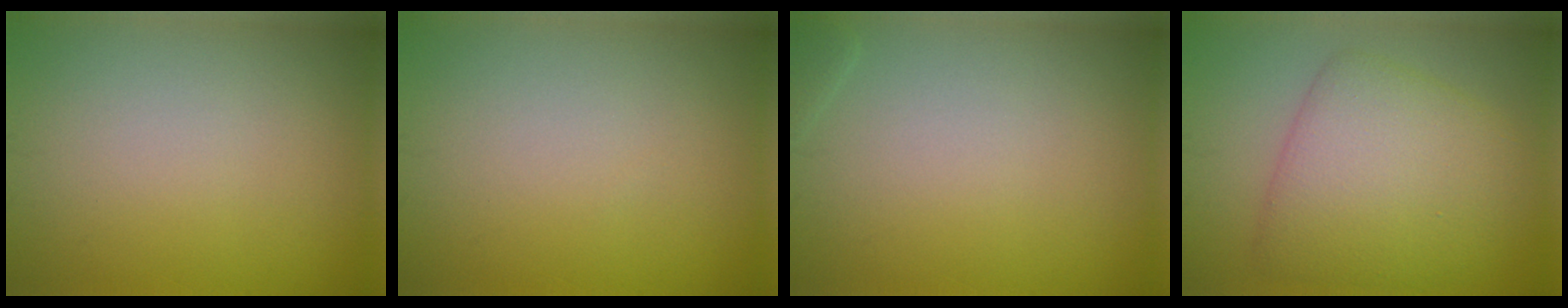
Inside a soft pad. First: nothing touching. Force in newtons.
{"total": 0.0}
{"total": 0.5, "press": 0.5, "slide": 0.1}
{"total": 7.1, "press": 7.1, "slide": 0.2}